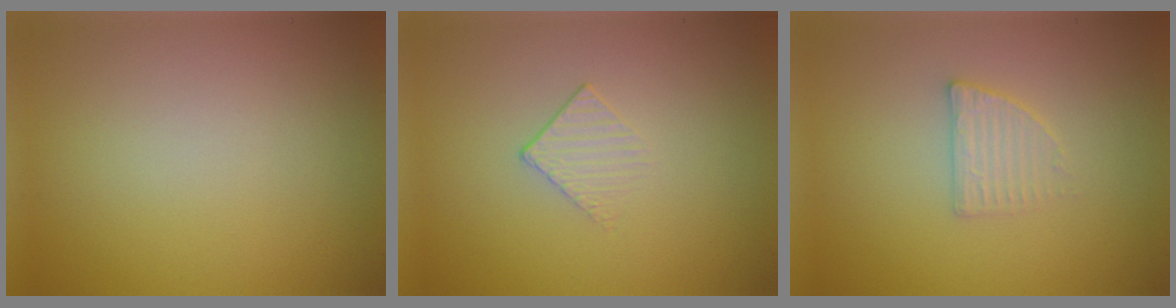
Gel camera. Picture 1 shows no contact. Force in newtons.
{"total": 1.2, "press": 0.5, "slide": 1.1}
{"total": 1.9, "press": 1.9, "slide": 0.4}